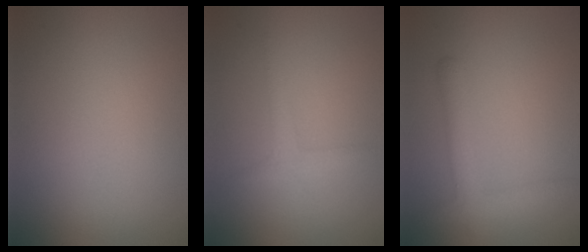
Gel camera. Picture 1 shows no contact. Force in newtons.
{"total": 1.4, "press": 1.4, "slide": 0.1}
{"total": 2.7, "press": 2.7, "slide": 0.1}